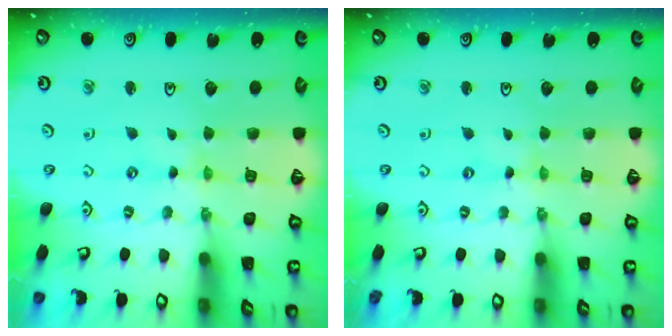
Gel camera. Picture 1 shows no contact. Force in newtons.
{"total": 0.0}